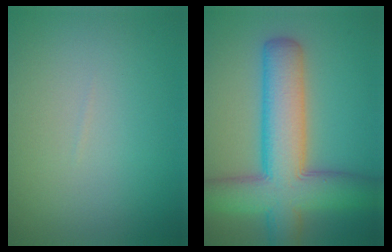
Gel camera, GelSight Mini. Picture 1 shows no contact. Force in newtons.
{"total": 9.9, "press": 9.9, "slide": 0.6}